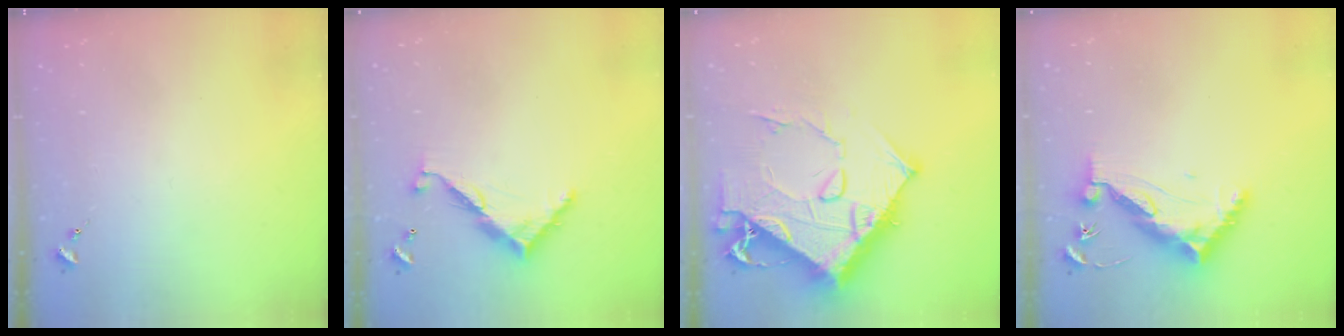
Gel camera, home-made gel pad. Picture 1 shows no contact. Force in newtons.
{"total": 9.7, "press": 9.7, "slide": 0.4}
{"total": 19.8, "press": 19.7, "slide": 2.0}
{"total": 10.7, "press": 10.6, "slide": 0.9}